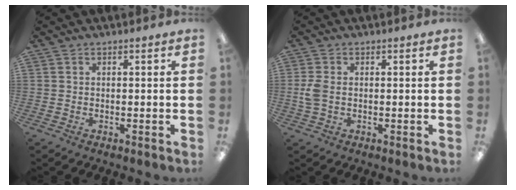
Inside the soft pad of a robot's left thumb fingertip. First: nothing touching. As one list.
[{"total": 4.2, "force": [0.0, 2.7, 3.3], "torque": [-0.081, -0.001, -0.004]}]